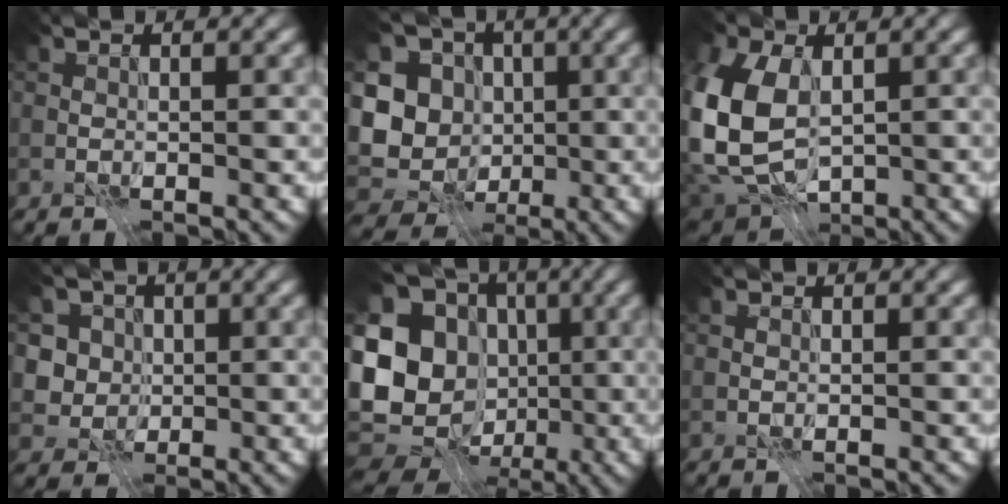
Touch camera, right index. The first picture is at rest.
{"total": 11.1, "force": [-0.1, 9.9, 5.0], "torque": [-0.114, -0.011, -0.016]}
{"total": 11.2, "force": [0.6, 7.8, 8.0], "torque": [-0.205, -0.017, 0.010]}
{"total": 5.5, "force": [1.8, 4.9, 1.8], "torque": [-0.022, 0.004, 0.022]}
{"total": 16.8, "force": [-2.8, 14.3, 8.4], "torque": [-0.203, 0.005, -0.048]}
{"total": 0.0}